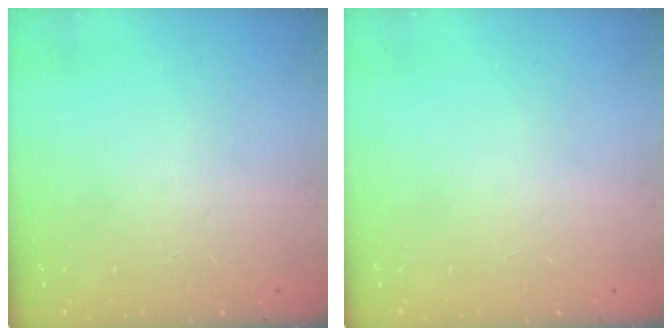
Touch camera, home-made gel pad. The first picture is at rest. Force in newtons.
{"total": 0.0}